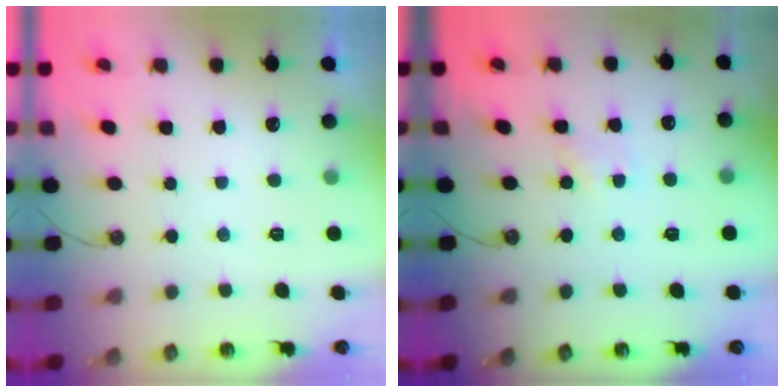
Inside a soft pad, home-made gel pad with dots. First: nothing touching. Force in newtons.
{"total": 2.3, "press": 2.3, "slide": 0.3}